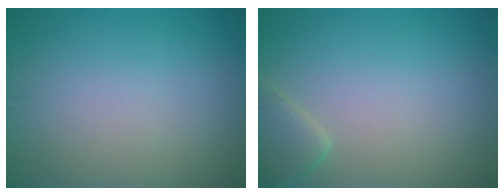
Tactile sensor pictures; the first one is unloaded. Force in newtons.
{"total": 2.2, "press": 2.2, "slide": 0.1}